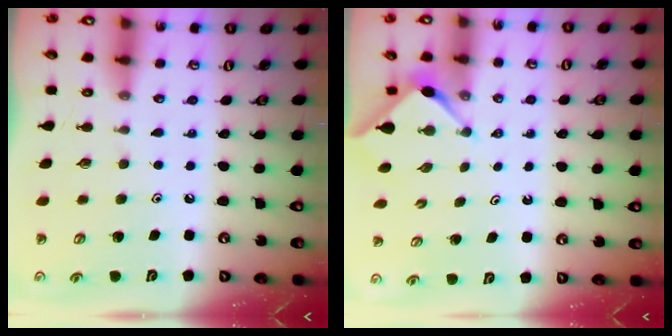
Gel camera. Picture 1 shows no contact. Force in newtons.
{"total": 2.9, "press": 2.9, "slide": 0.4}